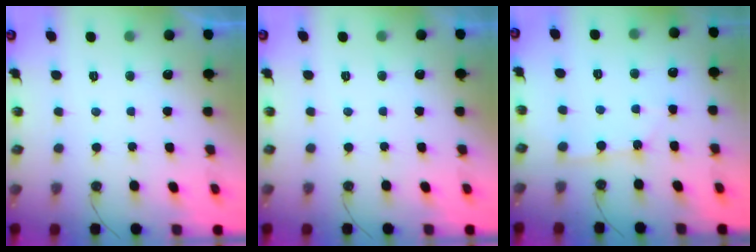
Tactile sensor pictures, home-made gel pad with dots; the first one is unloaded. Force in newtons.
{"total": 0.0}
{"total": 1.9, "press": 1.9, "slide": 0.2}